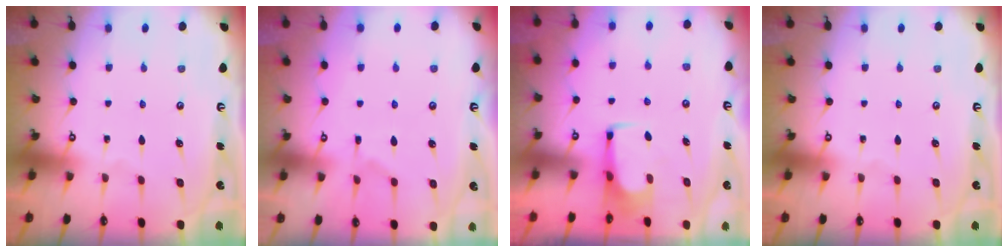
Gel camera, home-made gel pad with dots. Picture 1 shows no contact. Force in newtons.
{"total": 1.7, "press": 1.0, "slide": 1.3}
{"total": 4.0, "press": 3.9, "slide": 0.4}
{"total": 0.0}